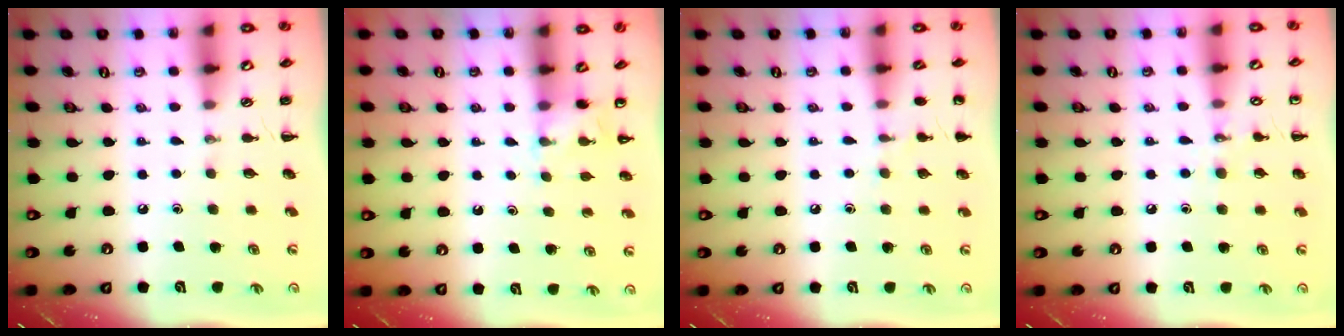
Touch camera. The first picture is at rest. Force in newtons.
{"total": 5.3, "press": 5.1, "slide": 1.4}
{"total": 5.4, "press": 5.1, "slide": 1.6}
{"total": 6.7, "press": 6.5, "slide": 1.7}